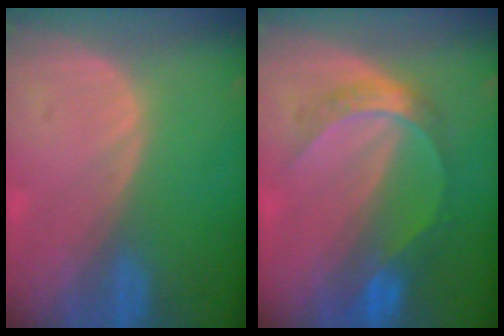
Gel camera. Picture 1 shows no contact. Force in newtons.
{"total": 6.7, "press": 5.8, "slide": 3.4}